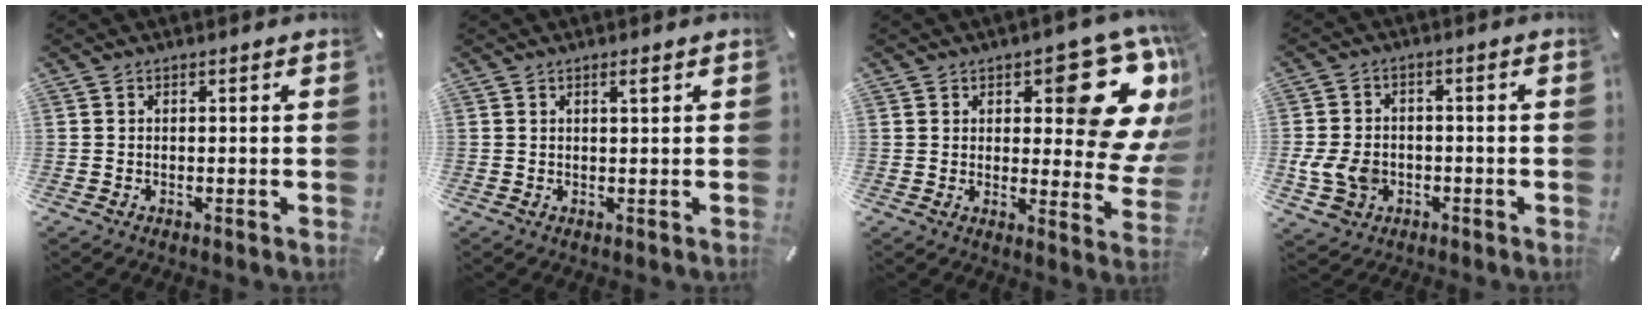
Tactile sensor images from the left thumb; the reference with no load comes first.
{"total": 1.5, "force": [0.8, 0.1, 1.3], "torque": [-0.027, 0.000, 0.013]}
{"total": 17.1, "force": [9.0, 7.6, 12.3], "torque": [-0.136, -0.076, 0.147]}
{"total": 7.5, "force": [-2.1, 6.1, 3.9], "torque": [-0.094, 0.012, -0.036]}